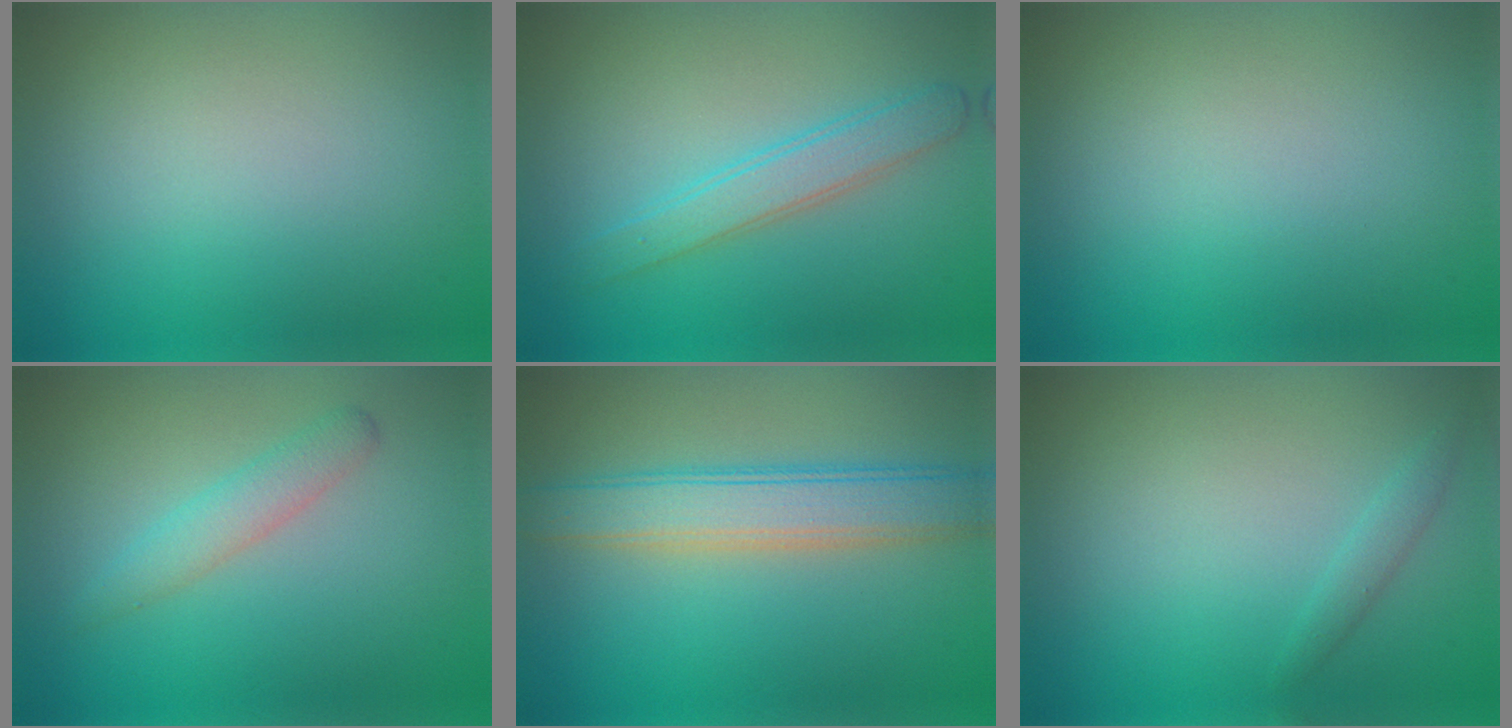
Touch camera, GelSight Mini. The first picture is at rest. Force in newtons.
{"total": 2.8, "press": 2.8, "slide": 0.2}
{"total": 0.0}
{"total": 2.0, "press": 2.0, "slide": 0.0}
{"total": 5.0, "press": 5.0, "slide": 0.5}
{"total": 1.0, "press": 1.0, "slide": 0.1}